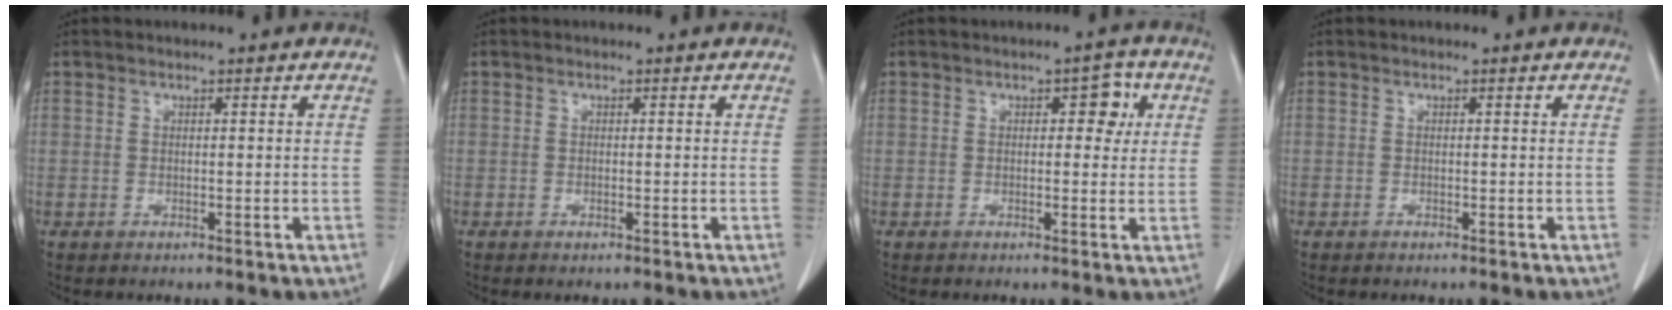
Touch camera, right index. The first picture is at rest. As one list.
[{"total": 0.5, "force": [-0.4, 0.1, 0.4], "torque": [-0.008, -0.001, -0.004]}, {"total": 3.6, "force": [1.0, 2.0, 2.9], "torque": [-0.028, 0.014, 0.010]}, {"total": 0.0}]